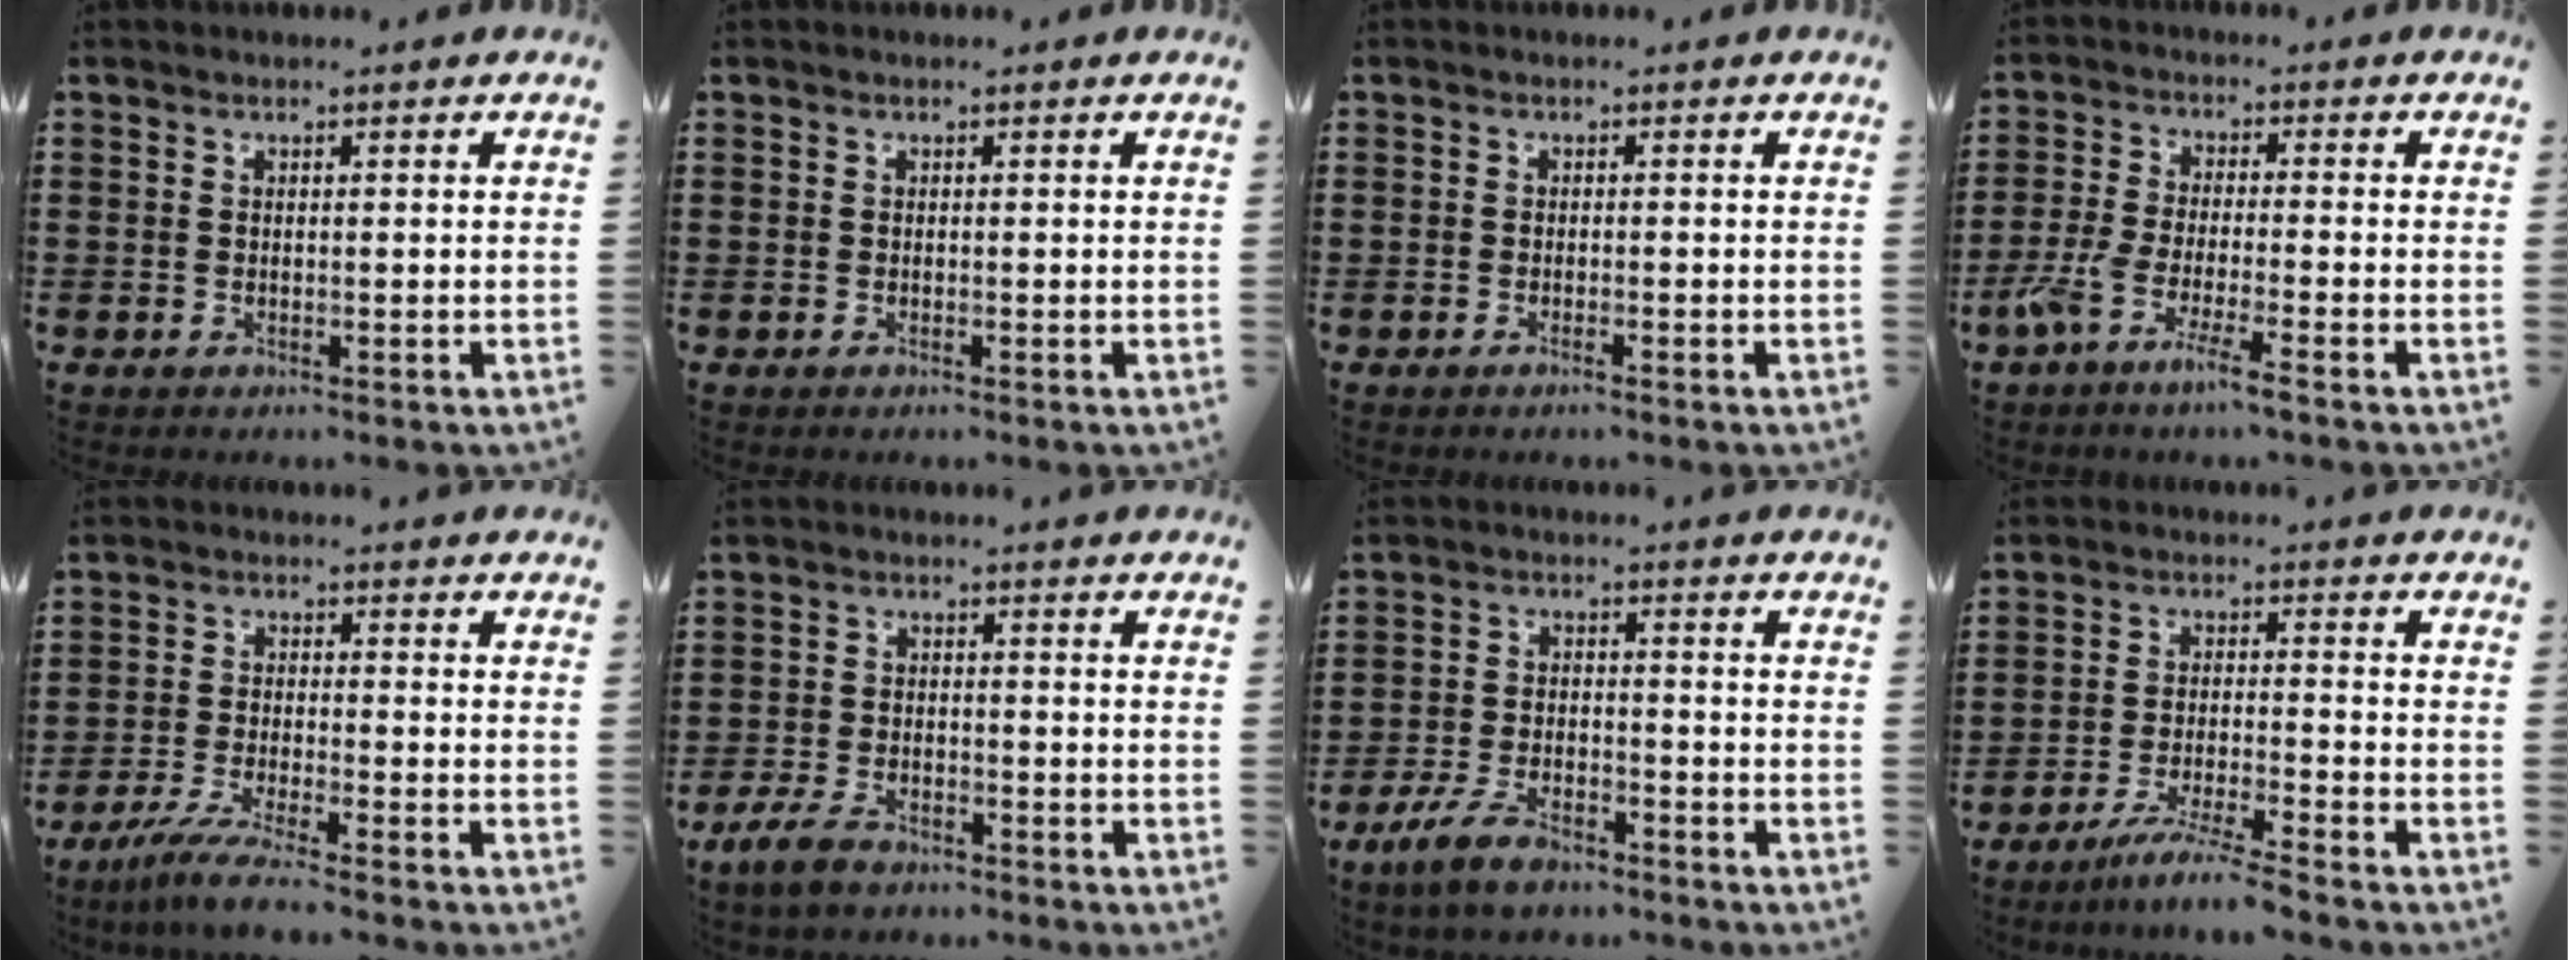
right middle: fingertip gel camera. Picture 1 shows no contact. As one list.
[{"total": 0.0}, {"total": 0.8, "force": [-0.6, 0.0, 0.5], "torque": [-0.010, -0.001, -0.011]}, {"total": 6.1, "force": [-4.3, 0.1, 4.2], "torque": [-0.102, -0.019, -0.086]}, {"total": 5.0, "force": [-4.2, -0.3, 2.8], "torque": [-0.065, -0.020, -0.081]}, {"total": 4.0, "force": [-2.9, 1.8, 2.1], "torque": [-0.057, 0.005, -0.062]}, {"total": 6.3, "force": [-4.4, 2.4, 3.8], "torque": [-0.087, 0.004, -0.086]}, {"total": 5.6, "force": [-4.8, -0.6, 2.7], "torque": [-0.054, -0.017, -0.091]}]